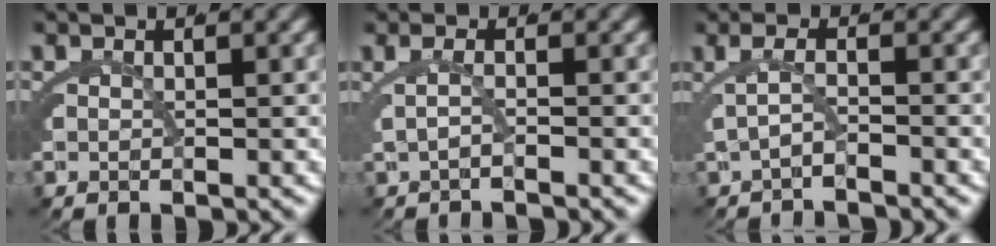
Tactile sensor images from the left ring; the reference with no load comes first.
{"total": 1.4, "force": [-0.9, -0.9, 0.7], "torque": [-0.026, -0.006, -0.009]}
{"total": 1.8, "force": [-1.3, -0.6, 1.1], "torque": [-0.027, -0.007, -0.018]}